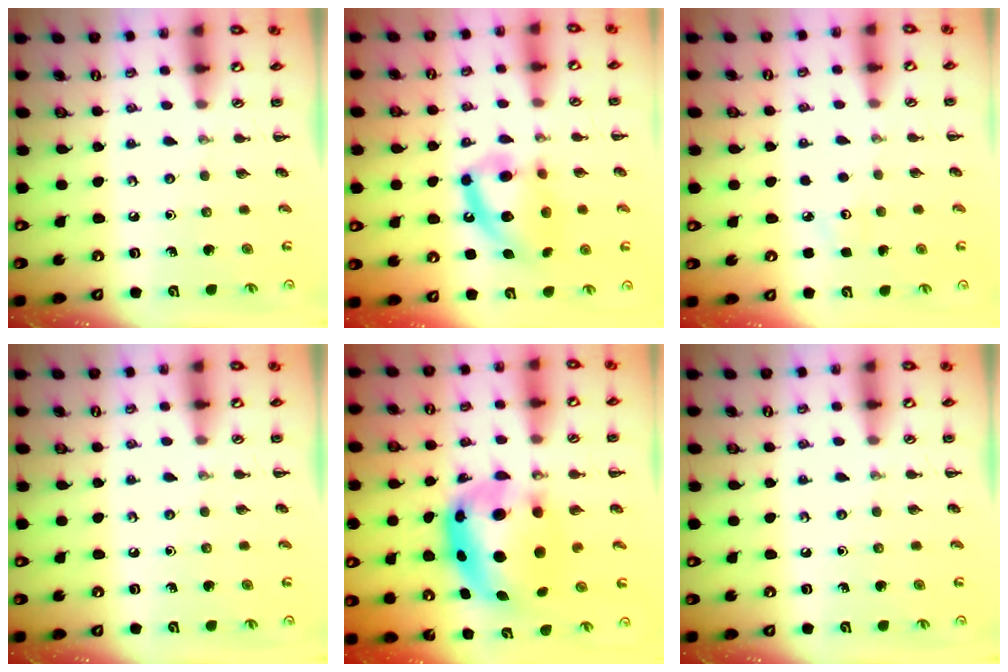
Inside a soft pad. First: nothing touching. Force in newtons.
{"total": 14.7, "press": 14.5, "slide": 2.4}
{"total": 2.8, "press": 2.7, "slide": 0.8}
{"total": 0.0}
{"total": 9.5, "press": 9.1, "slide": 2.8}
{"total": 0.0}